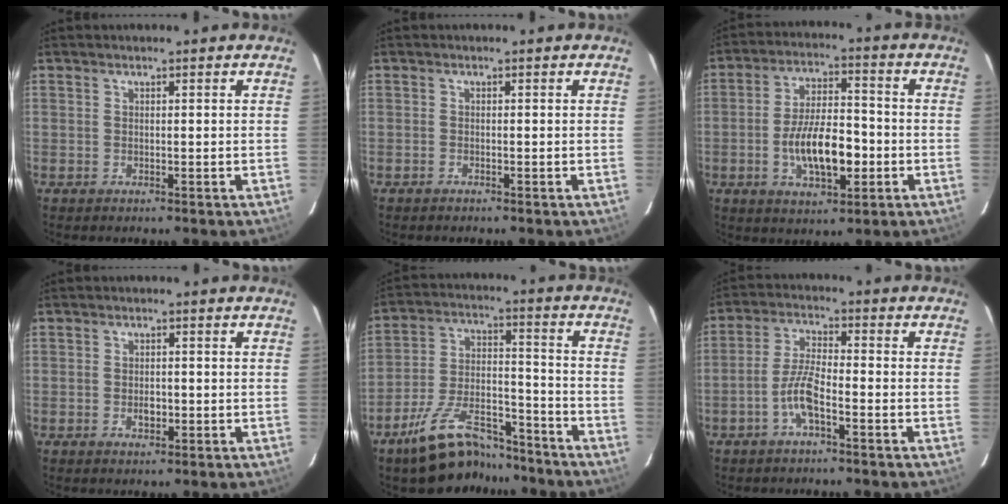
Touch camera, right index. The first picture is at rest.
{"total": 0.6, "force": [-0.5, 0.1, 0.1], "torque": [-0.001, 0.000, -0.011]}
{"total": 12.0, "force": [-3.2, 5.0, 10.4], "torque": [-0.199, 0.002, -0.048]}
{"total": 2.2, "force": [-0.6, 1.7, 1.2], "torque": [-0.019, 0.001, -0.008]}
{"total": 15.6, "force": [-12.3, 5.9, 7.5], "torque": [-0.152, 0.014, -0.197]}
{"total": 6.0, "force": [-3.0, 1.3, 5.1], "torque": [-0.109, 0.008, -0.059]}